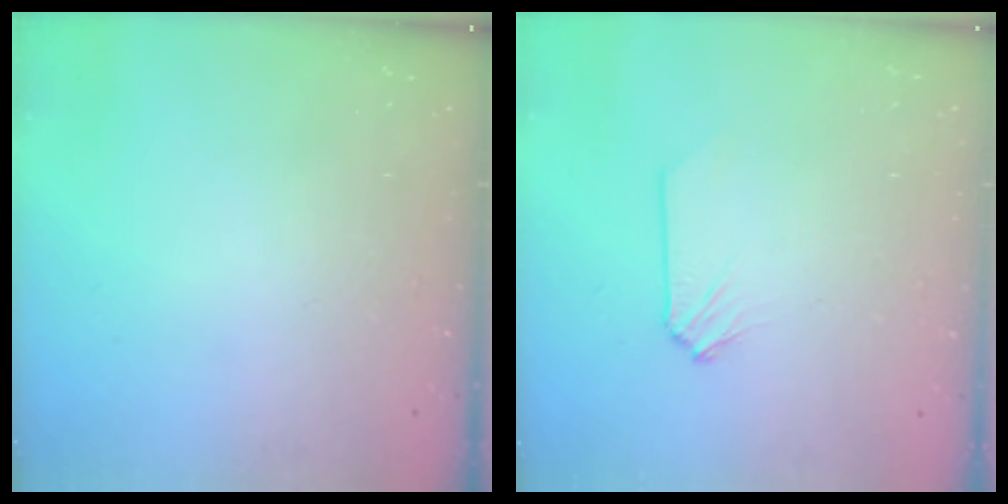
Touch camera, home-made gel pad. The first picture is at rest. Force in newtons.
{"total": 0.0}